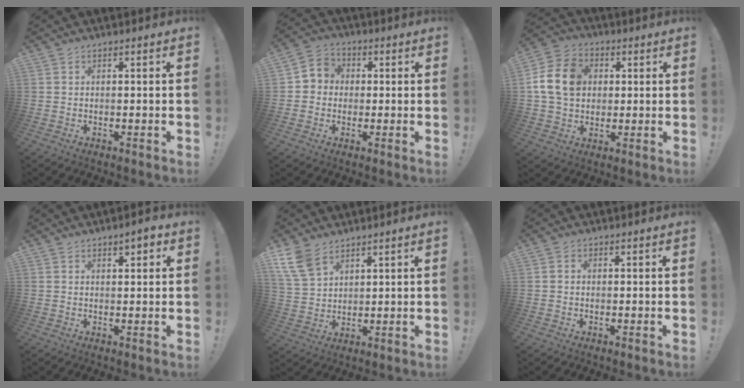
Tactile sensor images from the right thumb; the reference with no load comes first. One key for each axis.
{"total": 5.5, "fx": -0.8, "fy": 5.2, "fz": 1.6, "tx": -0.019, "ty": 0.017, "tz": -0.013}
{"total": 14.3, "fx": 2.5, "fy": 11.3, "fz": 8.4, "tx": -0.146, "ty": 0.003, "tz": 0.050}
{"total": 3.1, "fx": 1.7, "fy": 1.2, "fz": 2.3, "tx": -0.028, "ty": -0.005, "tz": 0.025}
{"total": 8.6, "fx": 6.1, "fy": 4.6, "fz": 4.1, "tx": -0.084, "ty": -0.021, "tz": 0.124}
{"total": 0.8, "fx": -0.2, "fy": 0.8, "fz": 0.2, "tx": -0.006, "ty": 0.004, "tz": -0.004}